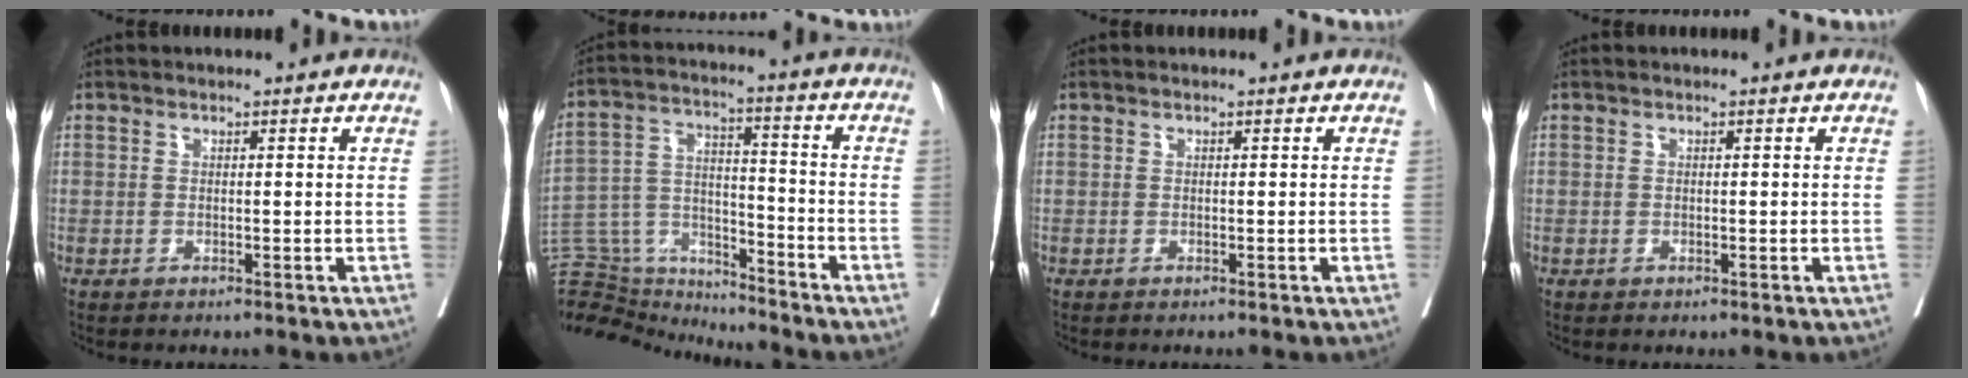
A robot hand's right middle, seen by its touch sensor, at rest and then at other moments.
{"total": 14.3, "force": [-13.9, 2.8, 2.0], "torque": [-0.045, 0.045, -0.239]}
{"total": 0.0}
{"total": 0.0}